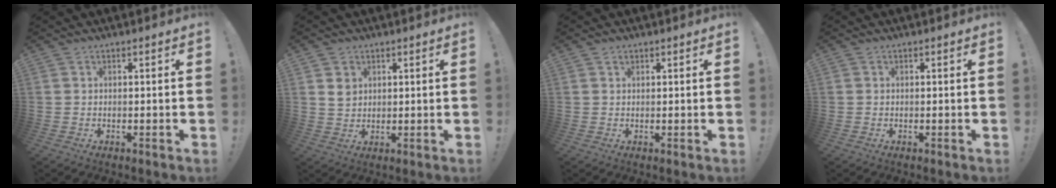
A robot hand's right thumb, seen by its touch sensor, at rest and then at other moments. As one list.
[{"total": 3.8, "force": [1.8, 3.2, 0.8], "torque": [-0.001, -0.007, 0.031]}, {"total": 0.7, "force": [0.5, 0.4, 0.2], "torque": [0.002, -0.002, 0.009]}, {"total": 0.0}]